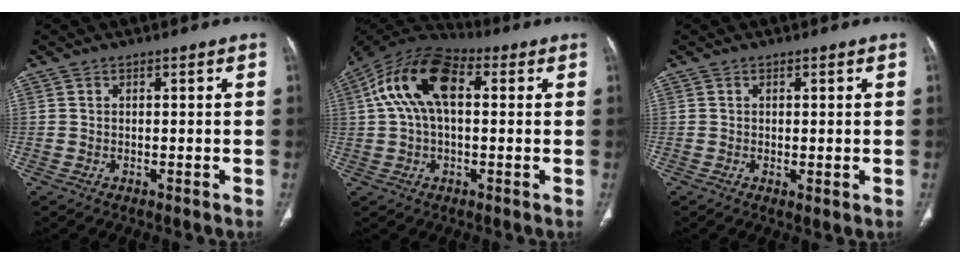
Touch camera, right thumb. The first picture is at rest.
{"total": 14.8, "force": [3.0, 8.1, 12.0], "torque": [-0.228, 0.040, 0.047]}
{"total": 1.2, "force": [-0.1, 0.4, 1.2], "torque": [-0.024, -0.008, 0.001]}